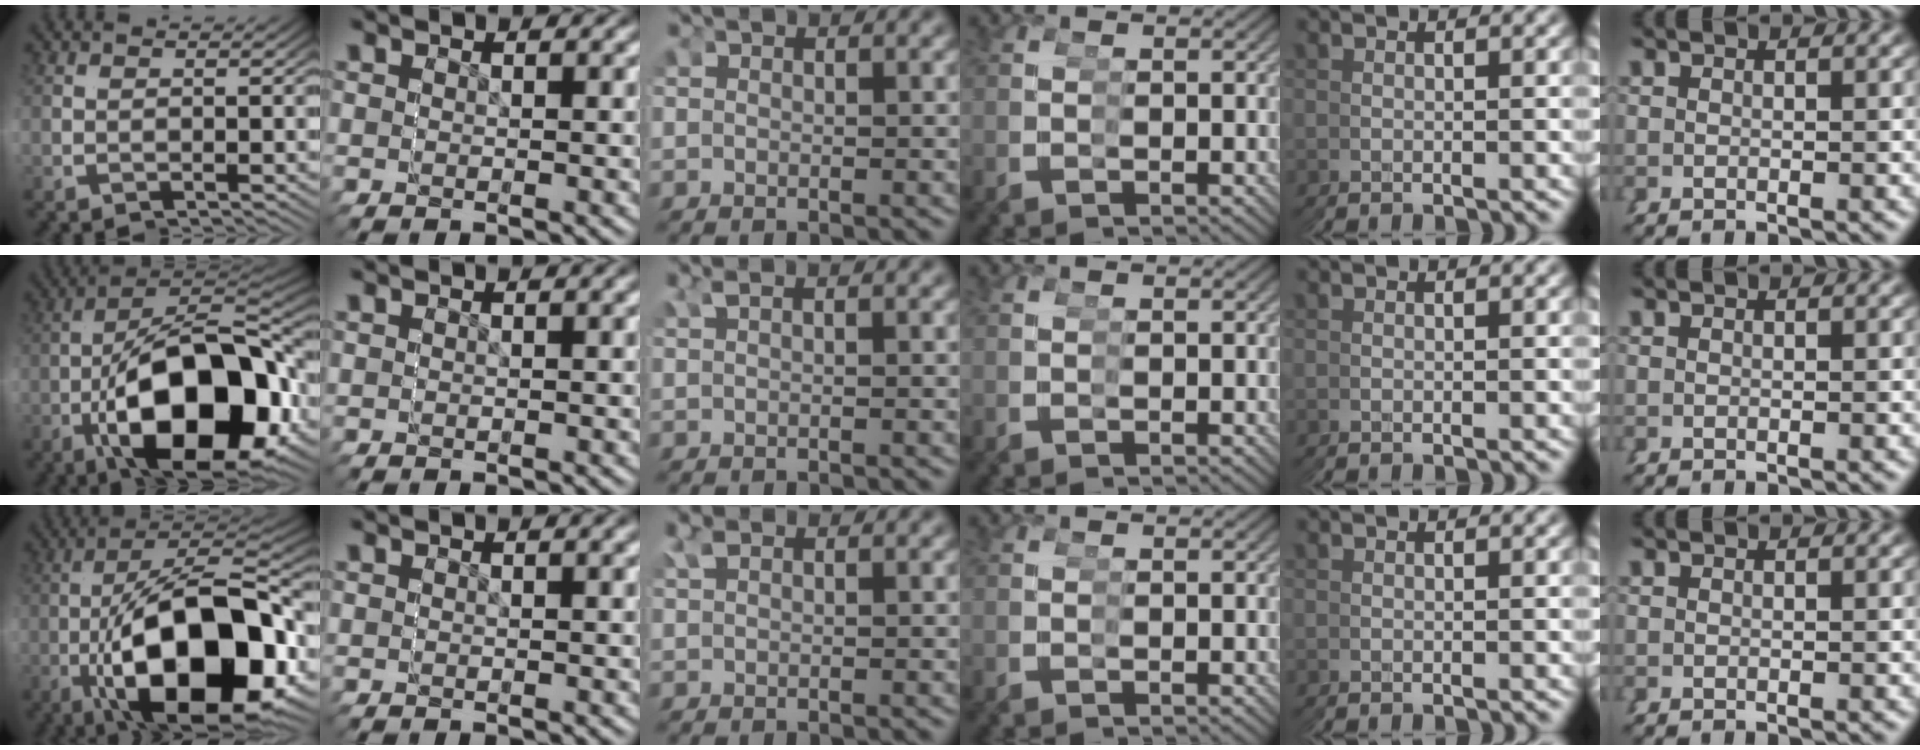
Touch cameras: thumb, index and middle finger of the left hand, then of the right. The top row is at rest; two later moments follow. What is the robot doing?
{"motion": "grasp_and_lifting", "object": "screwdriver"}